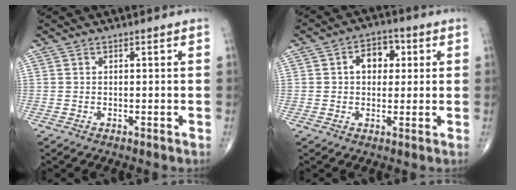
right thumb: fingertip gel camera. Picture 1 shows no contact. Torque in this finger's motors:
{"motor_torque": [0.97, 0.93, 0.67, 0.18, 0.02]}